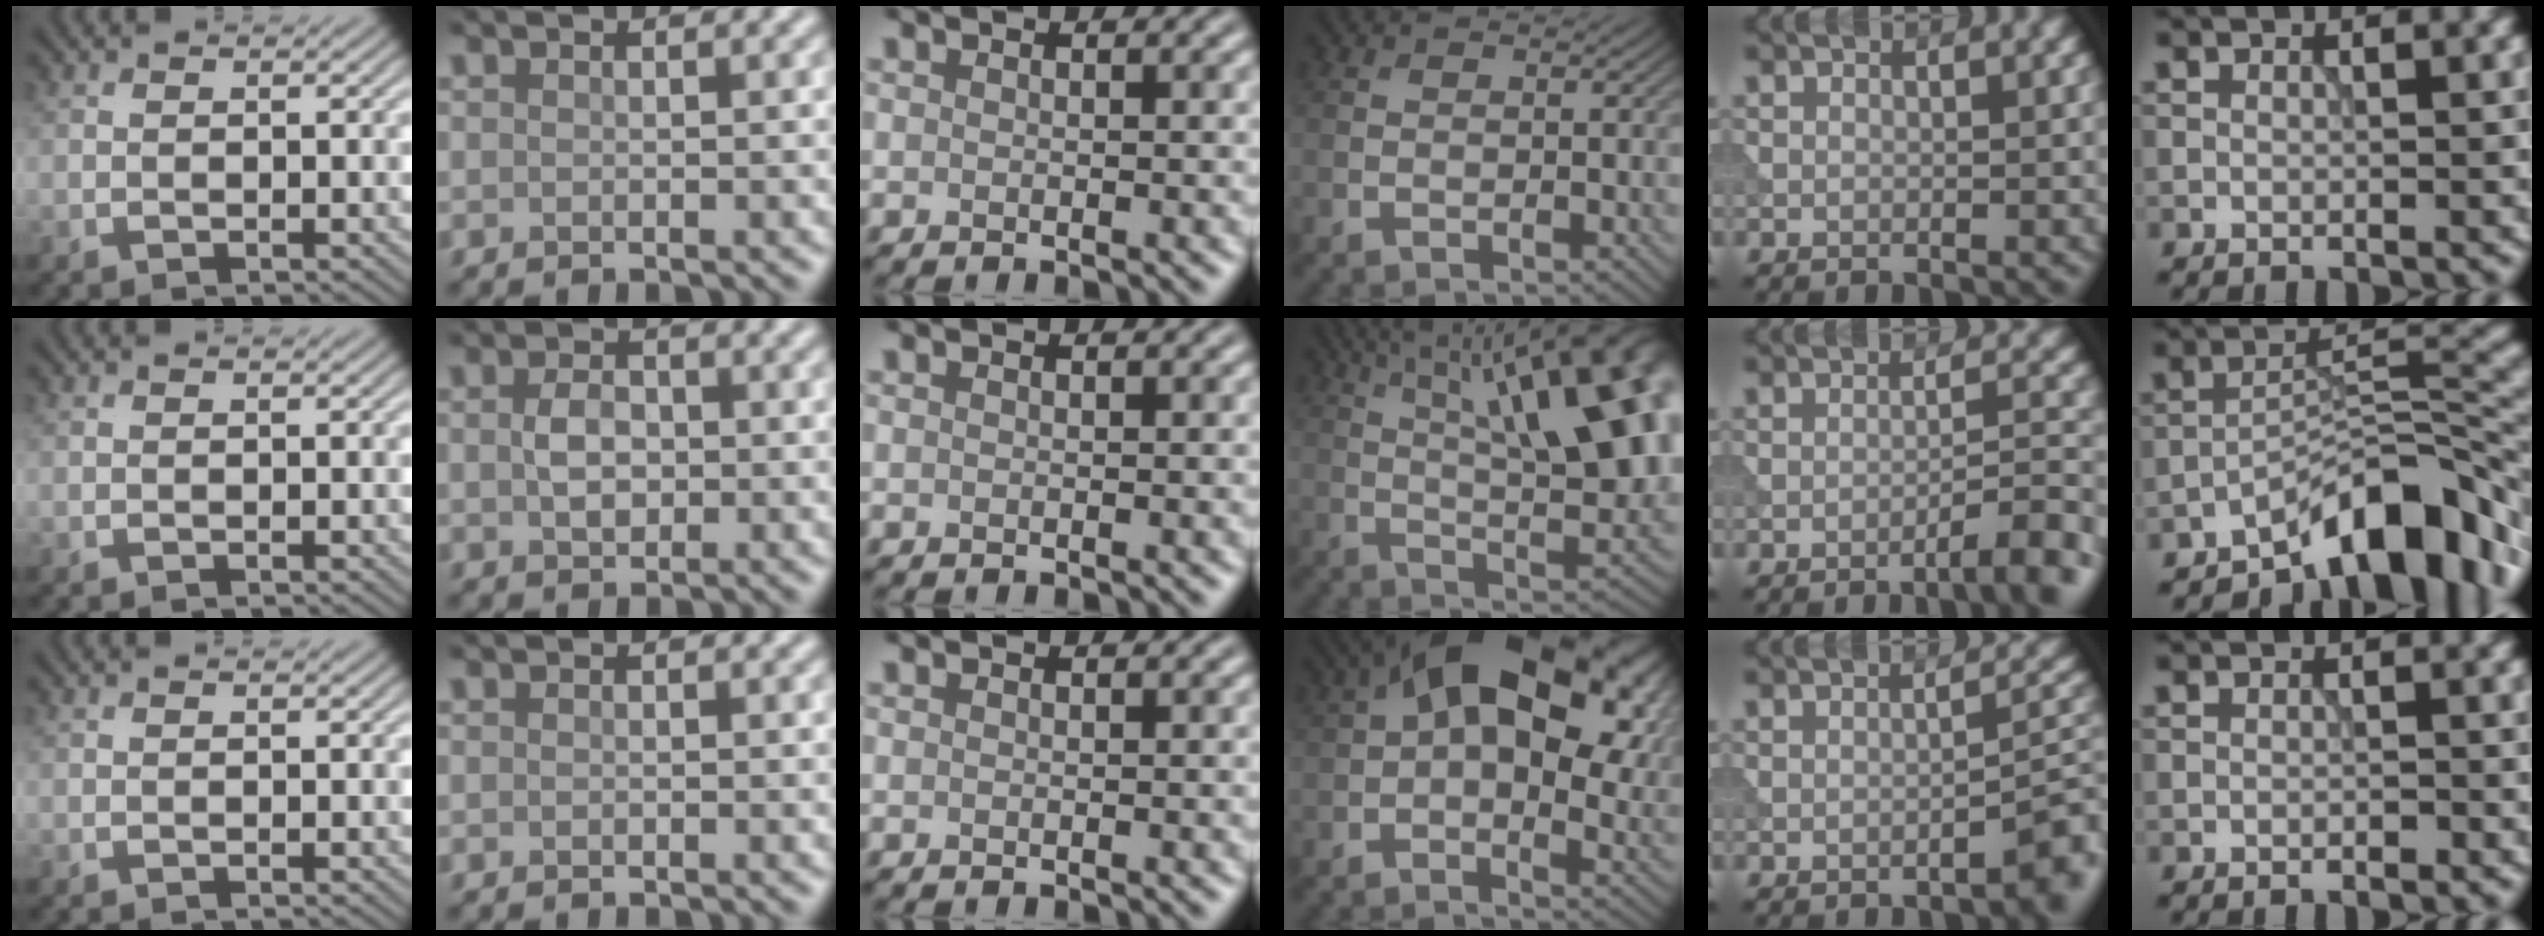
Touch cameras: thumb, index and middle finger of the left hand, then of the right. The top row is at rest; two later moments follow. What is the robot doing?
{"motion": "dispense", "object": "syringe"}